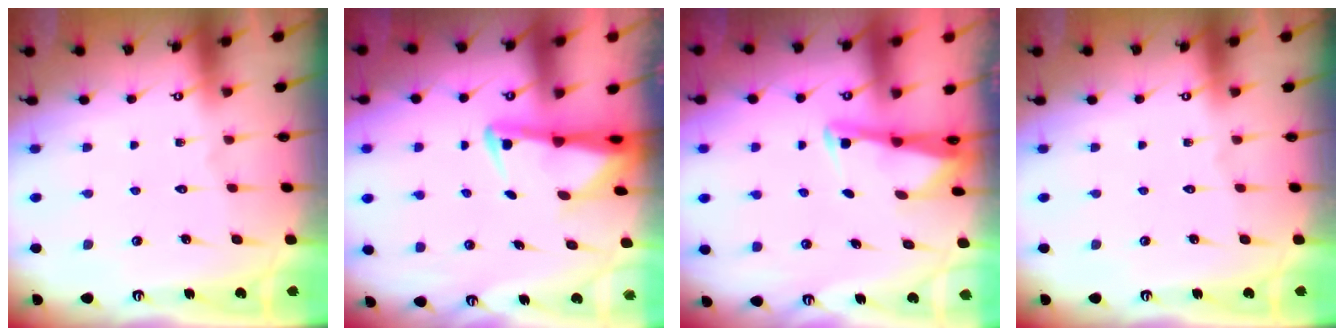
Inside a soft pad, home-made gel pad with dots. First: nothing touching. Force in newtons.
{"total": 2.6, "press": 2.5, "slide": 0.7}
{"total": 2.5, "press": 2.5, "slide": 0.3}
{"total": 0.0}